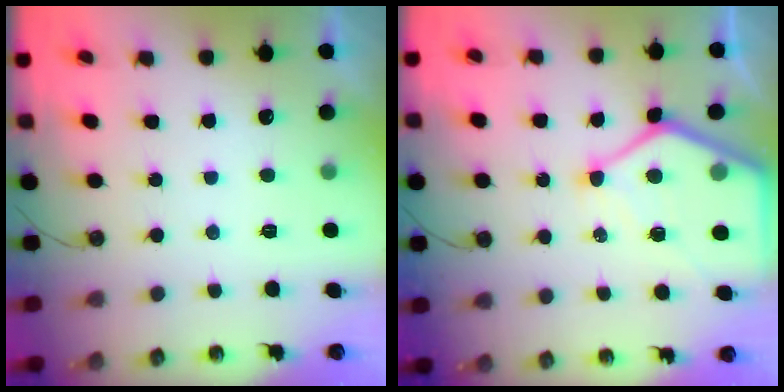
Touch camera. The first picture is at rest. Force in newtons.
{"total": 13.7, "press": 13.6, "slide": 1.5}